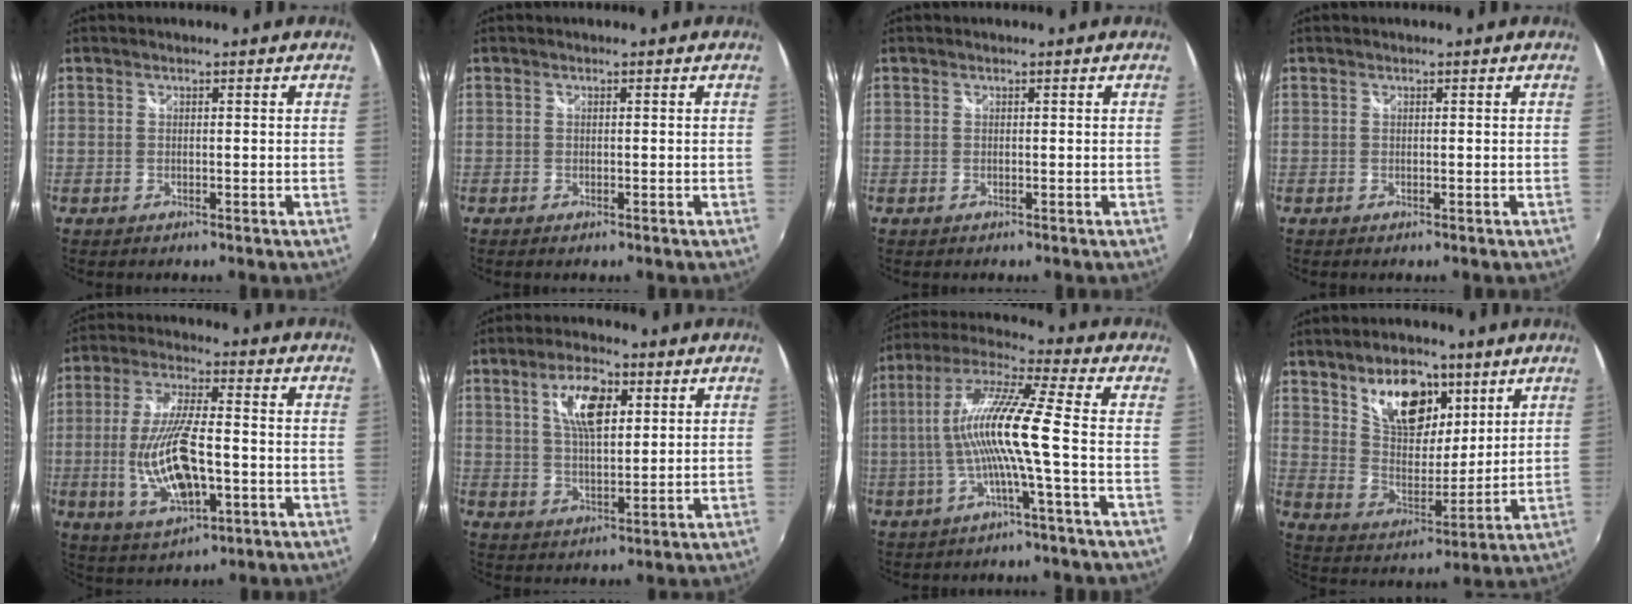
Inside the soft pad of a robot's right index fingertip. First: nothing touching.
{"total": 0.0}
{"total": 0.0}
{"total": 0.0}
{"total": 14.7, "force": [-3.2, 5.4, 13.3], "torque": [-0.269, -0.011, -0.048]}
{"total": 8.8, "force": [3.3, 3.7, 7.3], "torque": [-0.136, 0.011, 0.061]}
{"total": 12.6, "force": [-2.2, -1.1, 12.3], "torque": [-0.230, 0.006, -0.039]}
{"total": 14.6, "force": [8.1, 8.3, 8.9], "torque": [-0.145, 0.008, 0.150]}